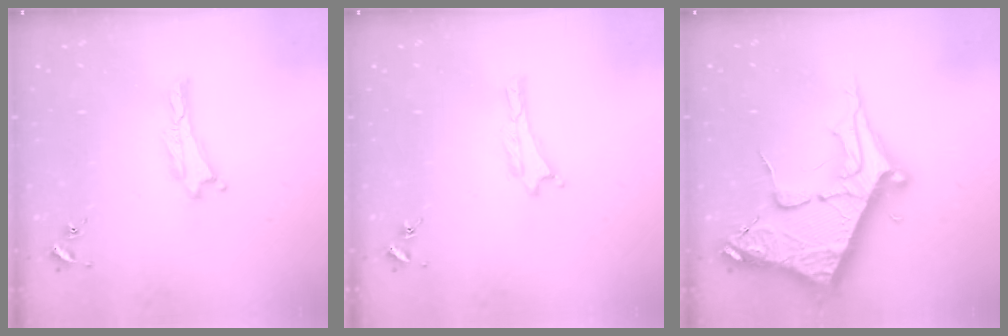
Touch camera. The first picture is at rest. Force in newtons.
{"total": 0.0}
{"total": 12.4, "press": 12.4, "slide": 1.4}